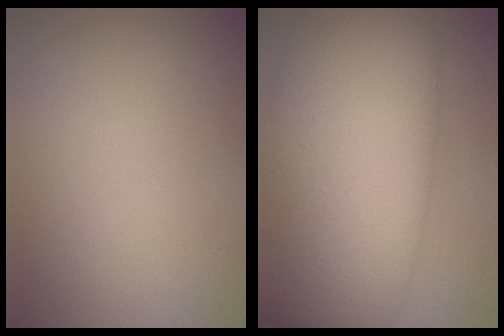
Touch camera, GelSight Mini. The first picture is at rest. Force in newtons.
{"total": 15.7, "press": 15.7, "slide": 0.8}